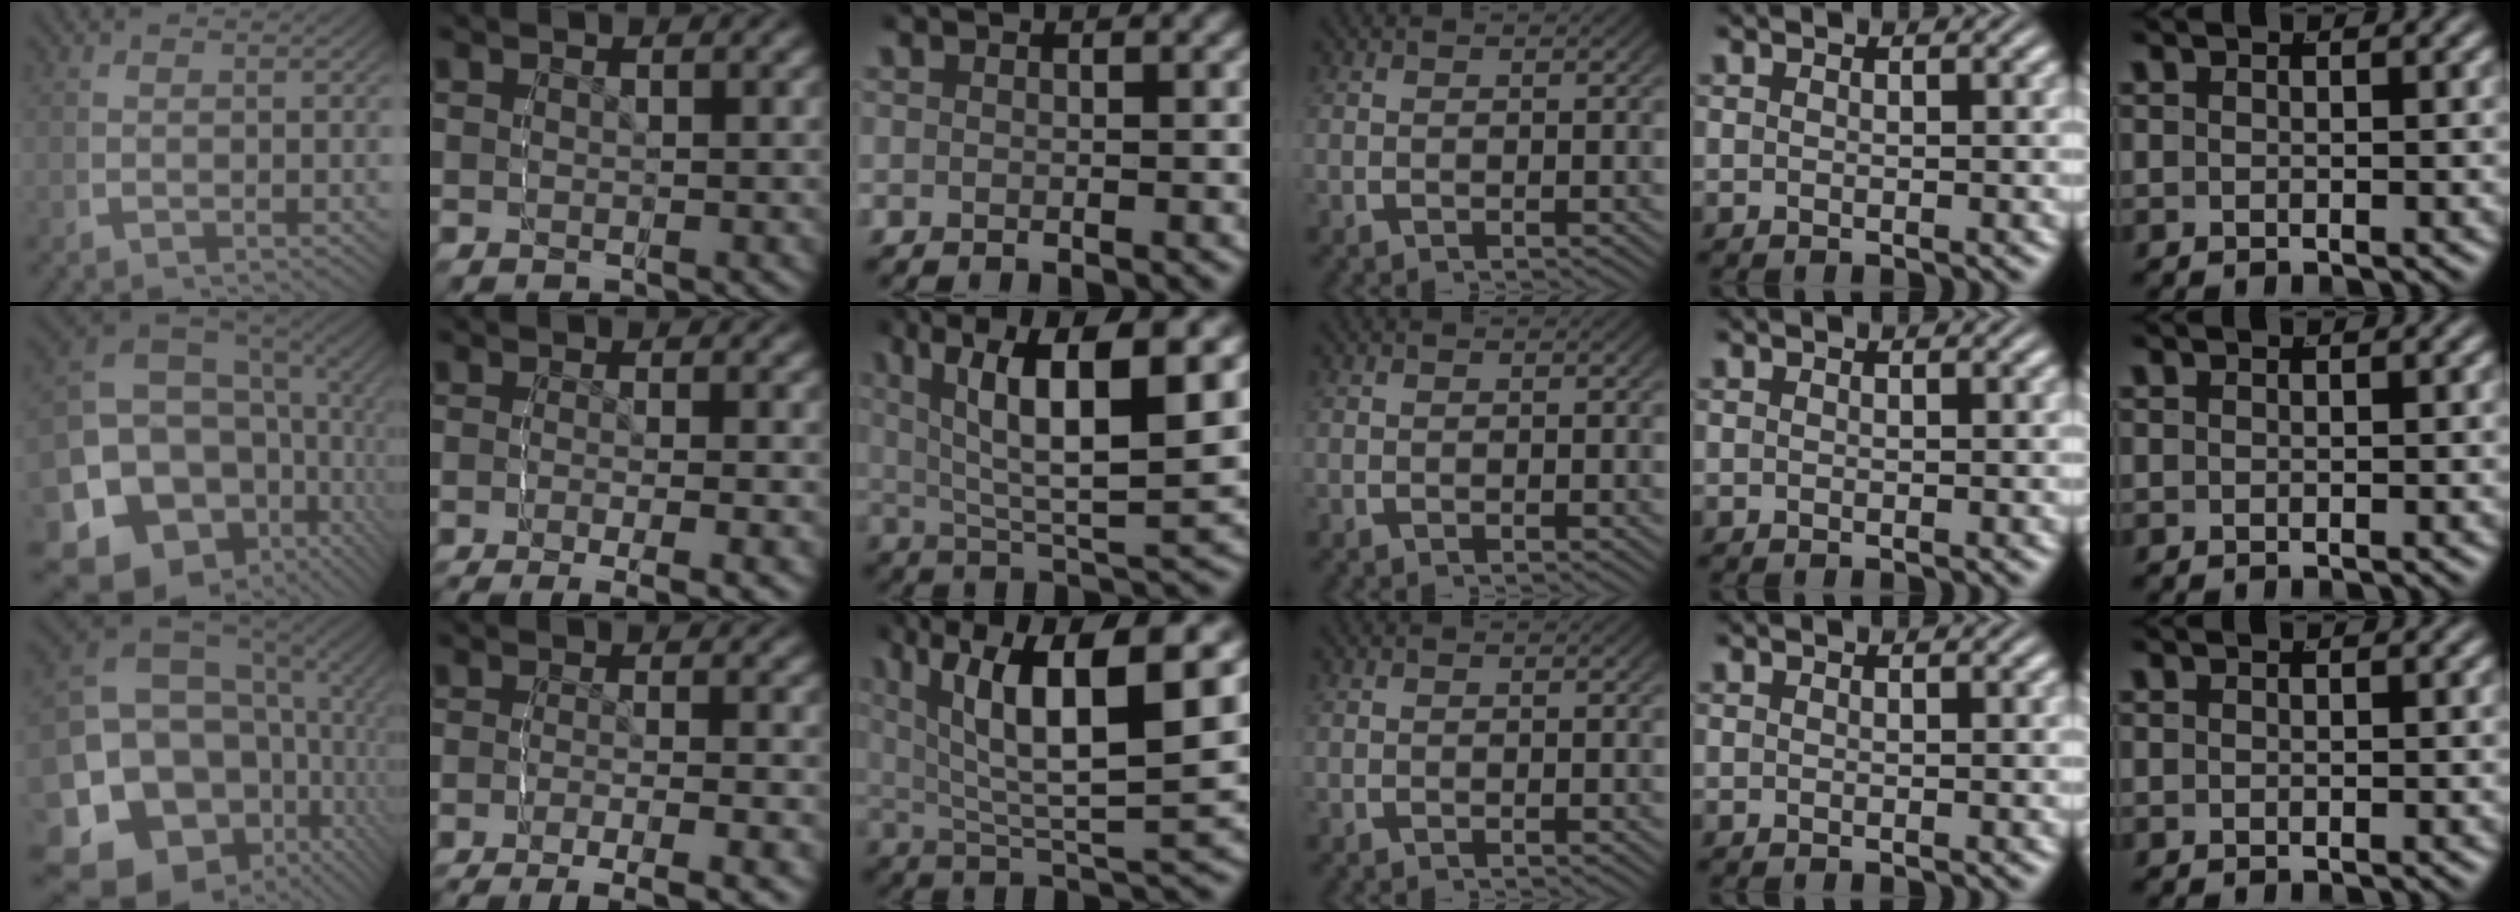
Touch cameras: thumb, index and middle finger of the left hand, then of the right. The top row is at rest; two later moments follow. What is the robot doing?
{"motion": "grasp_and_lifting", "object": "sponge"}